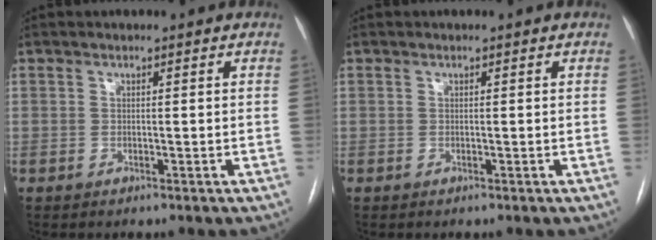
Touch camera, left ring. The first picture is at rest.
{"total": 0.0}